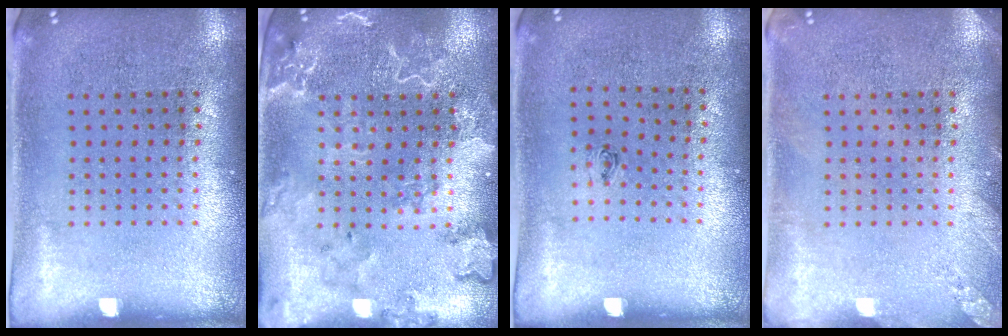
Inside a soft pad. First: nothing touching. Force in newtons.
{"total": 2.6, "press": 2.4, "slide": 1.0}
{"total": 0.5, "press": 0.1, "slide": 0.5}
{"total": 1.3, "press": 1.3, "slide": 0.2}